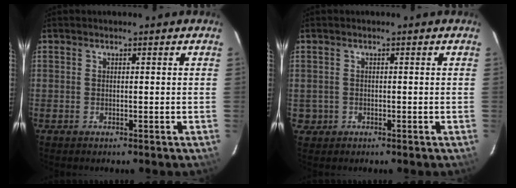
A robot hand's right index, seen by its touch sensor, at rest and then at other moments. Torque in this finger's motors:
{"motor_torque": [-0.73, 0.52, -1.05, -0.21]}